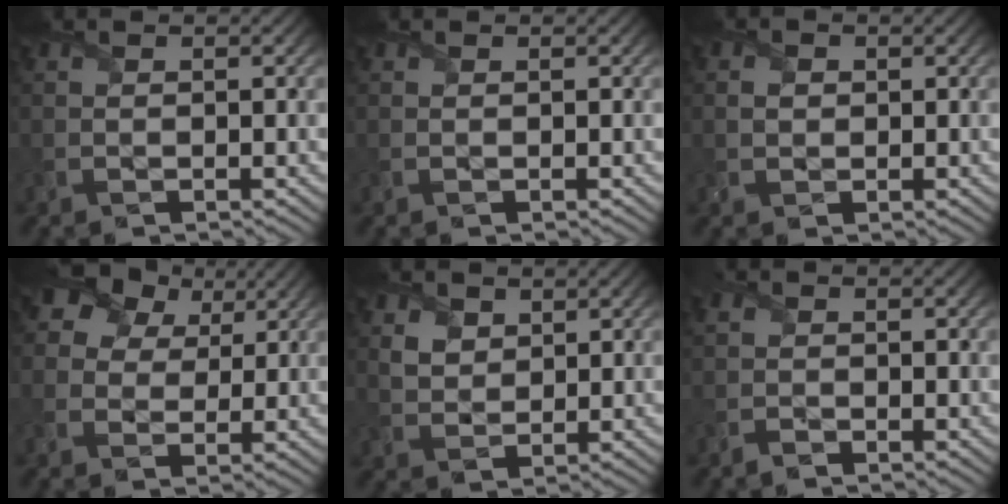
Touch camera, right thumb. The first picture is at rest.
{"total": 0.0}
{"total": 1.0, "force": [0.2, 0.9, 0.4], "torque": [-0.018, -0.001, -0.002]}
{"total": 8.5, "force": [4.6, 6.1, 3.9], "torque": [-0.101, 0.025, 0.062]}
{"total": 2.9, "force": [1.6, 2.1, 1.2], "torque": [-0.043, -0.002, 0.027]}
{"total": 1.4, "force": [-0.9, 0.9, 0.7], "torque": [-0.020, 0.000, -0.026]}